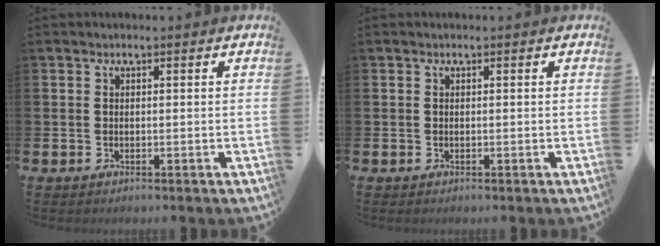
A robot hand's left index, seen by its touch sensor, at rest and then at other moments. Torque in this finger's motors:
{"motor_torque": [0.11, -0.09, 0.11, 0.02]}